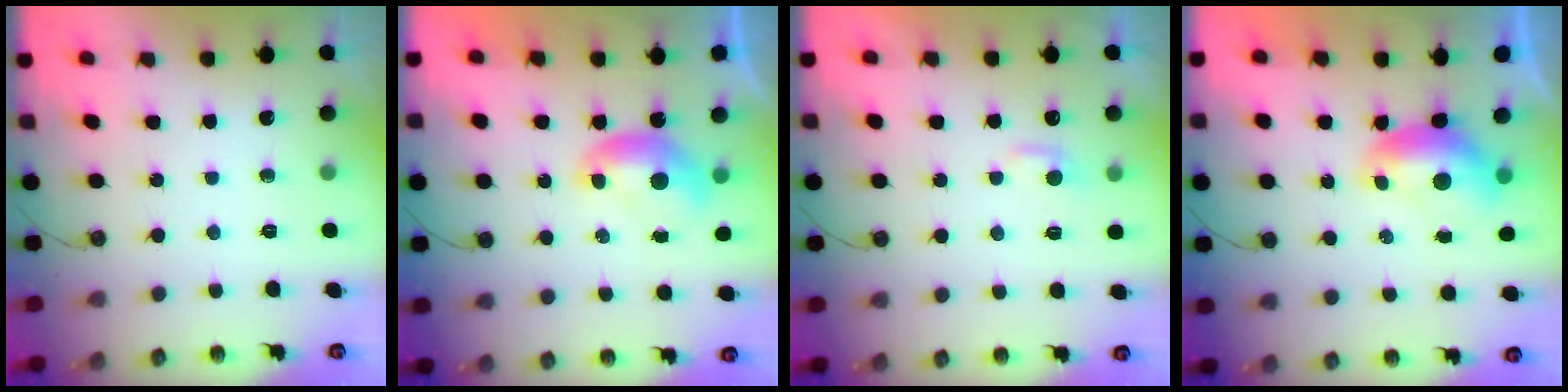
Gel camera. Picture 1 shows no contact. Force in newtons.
{"total": 0.0}
{"total": 1.3, "press": 1.2, "slide": 0.5}
{"total": 0.6, "press": 0.5, "slide": 0.4}